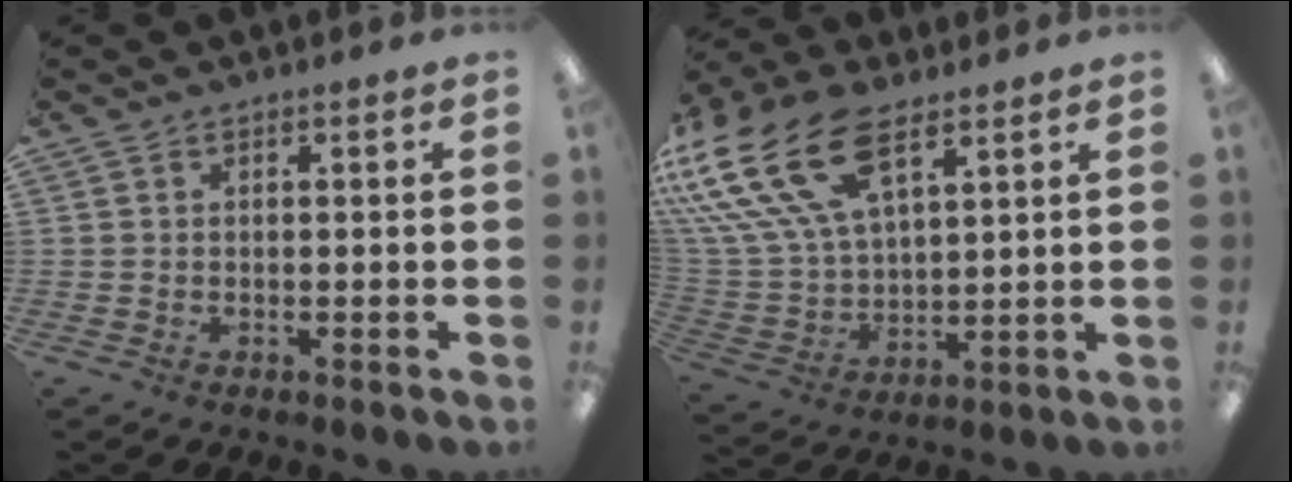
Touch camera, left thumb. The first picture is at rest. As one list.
[{"total": 24.5, "force": [13.0, 13.3, 15.9], "torque": [-0.345, -0.062, 0.234]}]